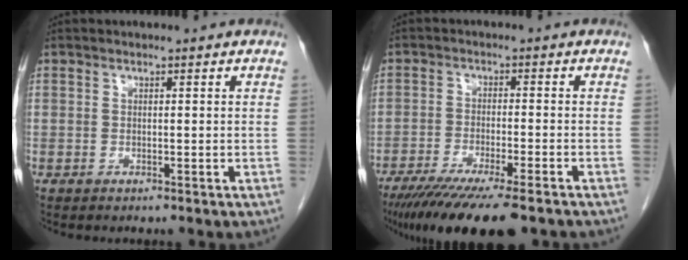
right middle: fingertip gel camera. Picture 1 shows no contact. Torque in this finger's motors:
{"motor_torque": [1.23, -0.91, 0.37, 0.19]}